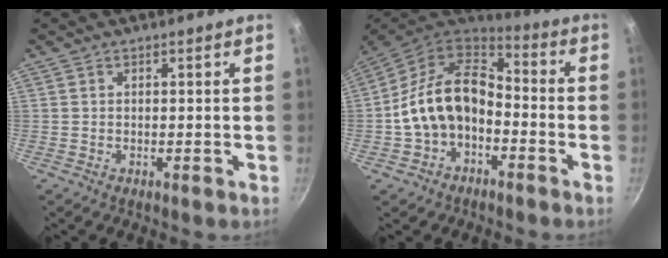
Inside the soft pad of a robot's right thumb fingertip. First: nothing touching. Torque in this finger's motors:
{"motor_torque": [0.26, 0.29, 0.35, -0.29, 0.43]}